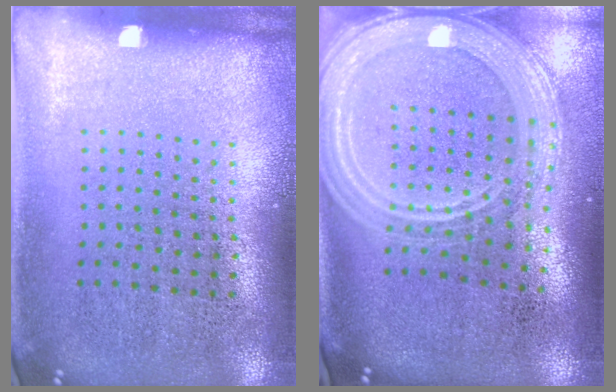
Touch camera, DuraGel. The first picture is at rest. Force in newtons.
{"total": 3.1, "press": 2.5, "slide": 1.9}